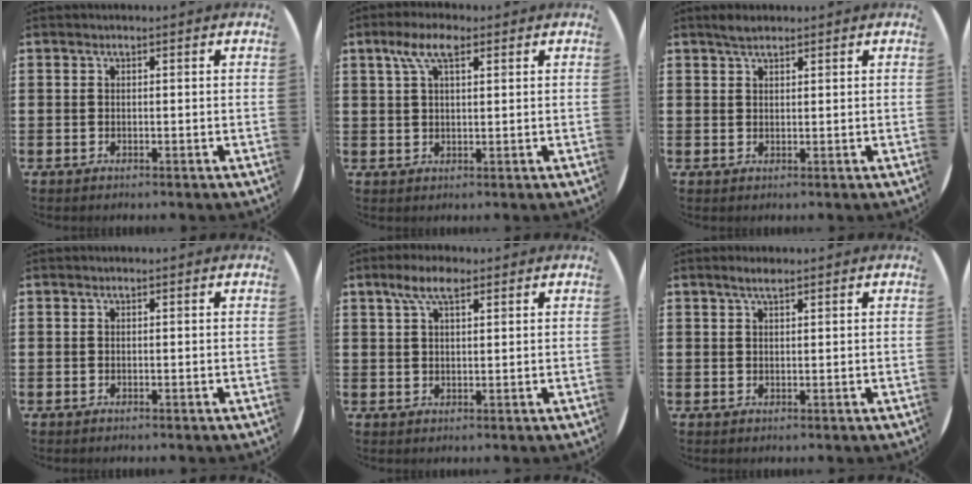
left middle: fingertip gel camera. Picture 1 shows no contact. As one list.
[{"total": 5.3, "force": [3.0, 2.0, 3.8], "torque": [-0.075, 0.006, 0.050]}, {"total": 1.8, "force": [1.6, 0.4, 0.6], "torque": [-0.014, 0.005, 0.029]}, {"total": 0.0}, {"total": 4.8, "force": [3.1, 1.8, 3.2], "torque": [-0.062, 0.005, 0.052]}, {"total": 1.7, "force": [1.4, 0.2, 1.0], "torque": [-0.020, 0.004, 0.024]}]